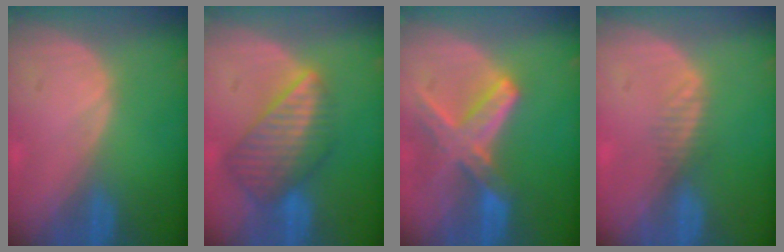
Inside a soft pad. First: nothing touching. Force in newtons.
{"total": 8.4, "press": 7.5, "slide": 3.8}
{"total": 8.2, "press": 7.2, "slide": 3.9}
{"total": 1.7, "press": 1.4, "slide": 1.0}